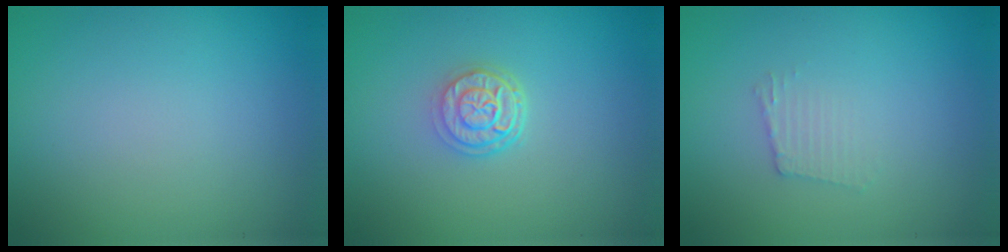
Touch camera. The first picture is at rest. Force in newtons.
{"total": 3.1, "press": 2.5, "slide": 2.0}
{"total": 1.2, "press": 1.2, "slide": 0.2}